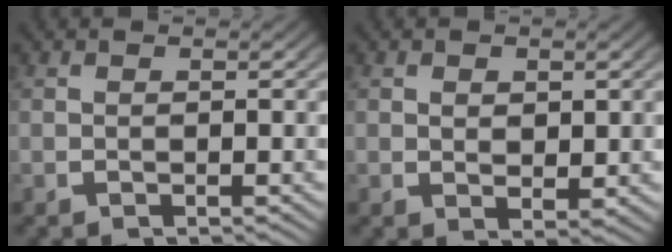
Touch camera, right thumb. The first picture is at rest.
{"total": 1.7, "force": [0.5, 1.1, 1.1], "torque": [-0.017, -0.015, 0.020]}